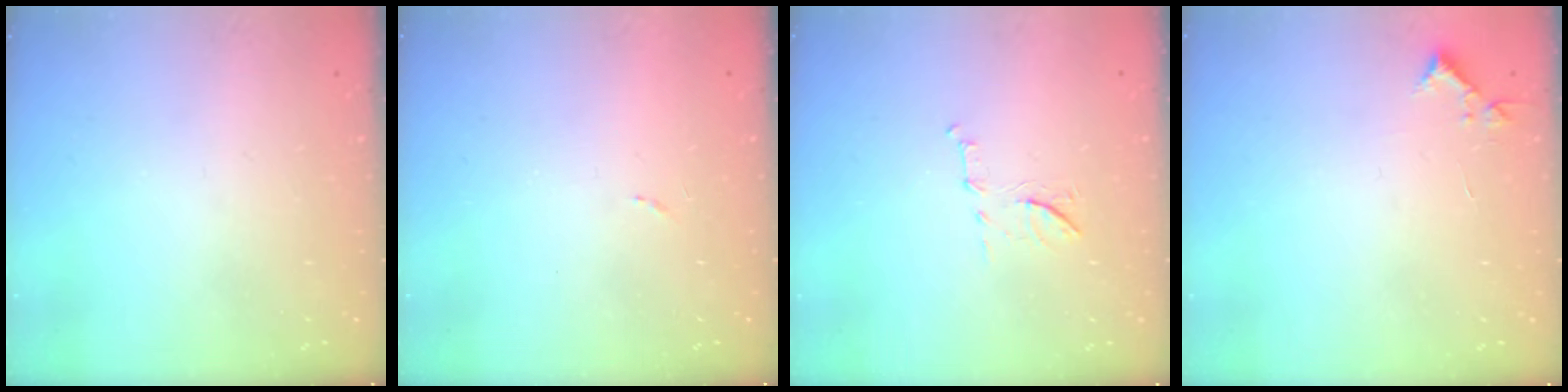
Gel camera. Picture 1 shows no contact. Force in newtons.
{"total": 4.2, "press": 4.1, "slide": 0.7}
{"total": 7.2, "press": 7.0, "slide": 1.5}
{"total": 3.6, "press": 3.6, "slide": 0.5}